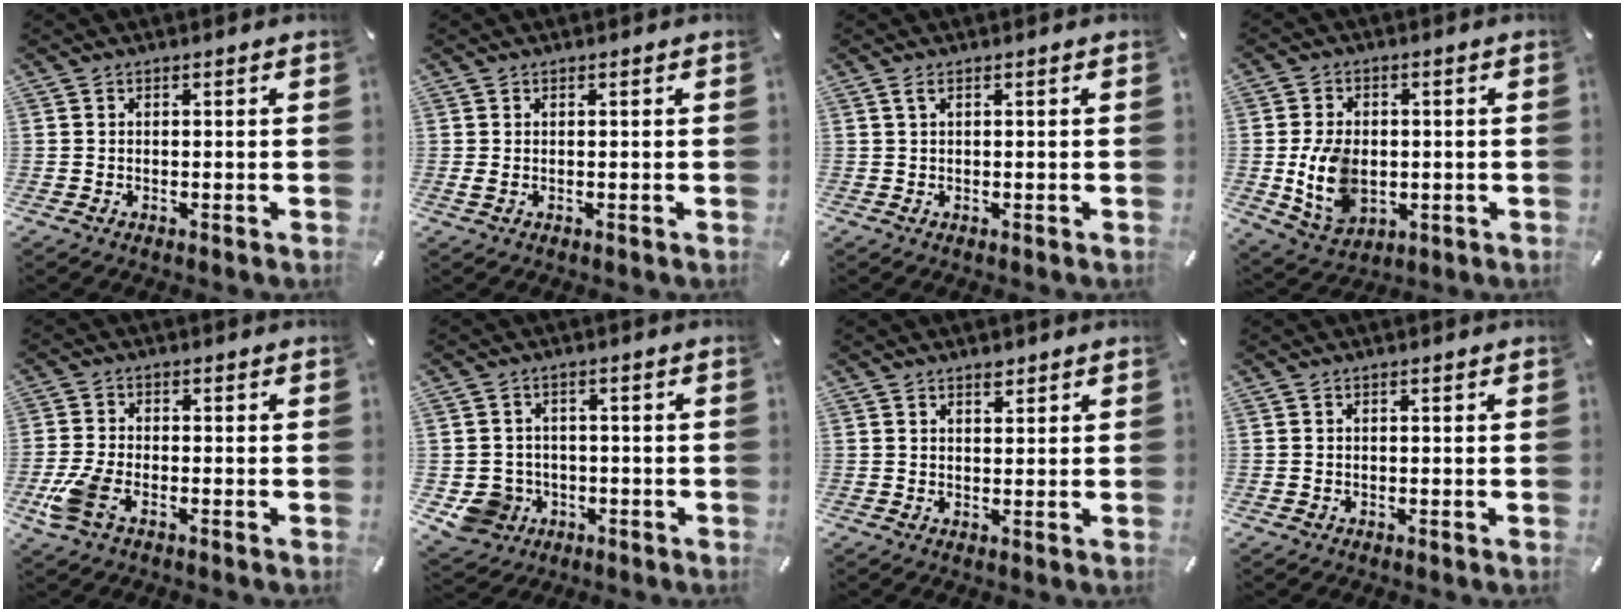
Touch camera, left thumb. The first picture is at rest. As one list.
[{"total": 1.0, "force": [0.2, 0.2, 1.0], "torque": [-0.021, -0.002, 0.003]}, {"total": 1.3, "force": [0.5, 0.3, 1.2], "torque": [-0.024, 0.003, 0.008]}, {"total": 11.5, "force": [-1.0, 8.7, 7.5], "torque": [-0.159, 0.003, -0.014]}, {"total": 6.6, "force": [-3.0, 3.3, 4.8], "torque": [-0.120, -0.006, -0.057]}, {"total": 7.2, "force": [-2.3, 6.6, 1.5], "torque": [-0.050, 0.014, -0.040]}, {"total": 2.1, "force": [1.6, 1.1, 0.8], "torque": [-0.001, -0.007, 0.026]}, {"total": 0.5, "force": [-0.1, 0.5, 0.1], "torque": [-0.001, 0.004, -0.003]}]